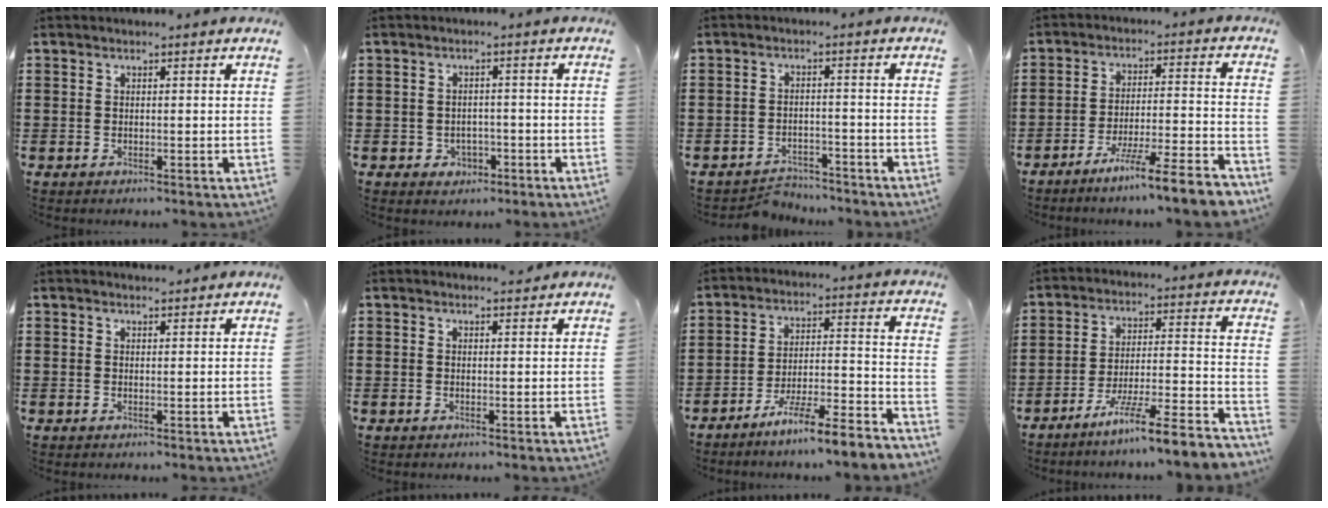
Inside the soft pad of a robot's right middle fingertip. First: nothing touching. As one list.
[{"total": 1.9, "force": [-1.0, 1.6, 0.5], "torque": [-0.016, 0.003, -0.025]}, {"total": 3.1, "force": [-3.0, 0.7, 0.1], "torque": [-0.009, 0.001, -0.066]}, {"total": 8.3, "force": [-7.1, -0.8, 4.2], "torque": [-0.066, -0.004, -0.136]}, {"total": 0.8, "force": [0.8, 0.1, 0.0], "torque": [0.005, -0.004, 0.014]}, {"total": 0.8, "force": [0.7, 0.3, 0.1], "torque": [0.004, -0.002, 0.012]}, {"total": 7.5, "force": [-6.7, -0.5, 3.2], "torque": [-0.059, -0.002, -0.131]}, {"total": 8.6, "force": [-7.3, -0.6, 4.4], "torque": [-0.078, -0.006, -0.144]}]